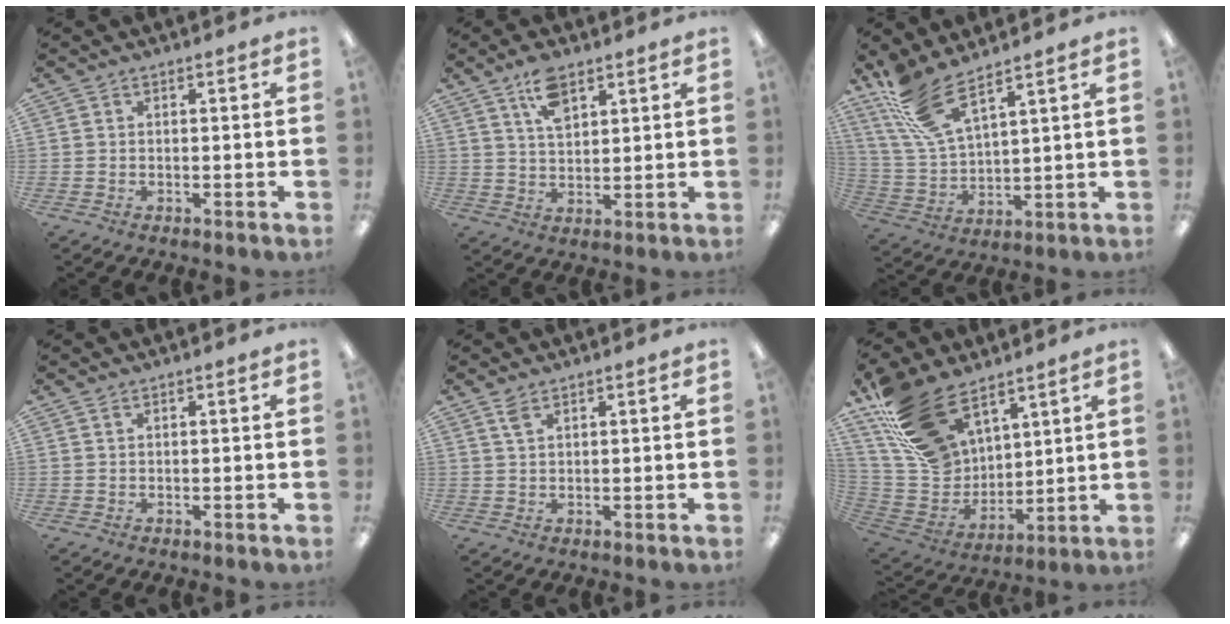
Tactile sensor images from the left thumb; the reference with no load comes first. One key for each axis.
{"total": 8.1, "fx": 5.2, "fy": 3.9, "fz": 4.9, "tx": -0.085, "ty": -0.013, "tz": 0.091}
{"total": 13.3, "fx": 9.7, "fy": 3.8, "fz": 8.3, "tx": -0.188, "ty": -0.042, "tz": 0.179}
{"total": 0.6, "fx": 0.4, "fy": 0.2, "fz": 0.4, "tx": -0.010, "ty": 0.003, "tz": 0.006}
{"total": 2.3, "fx": 1.6, "fy": 0.9, "fz": 1.4, "tx": -0.026, "ty": -0.003, "tz": 0.028}
{"total": 21.0, "fx": 14.0, "fy": 12.2, "fz": 9.9, "tx": -0.216, "ty": -0.072, "tz": 0.270}